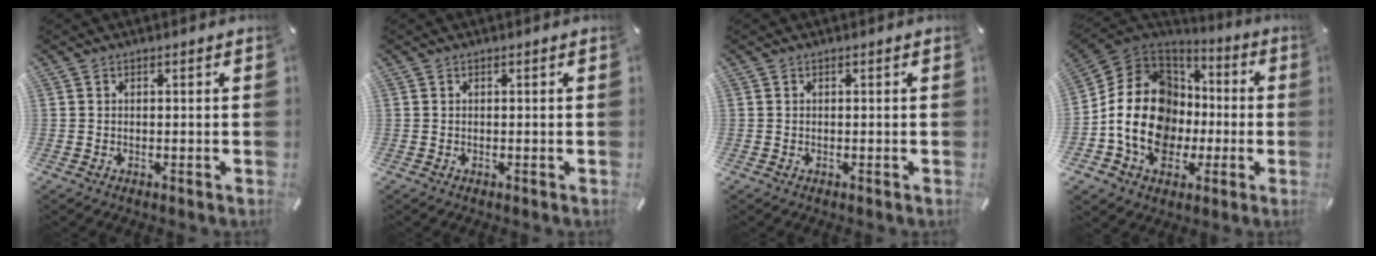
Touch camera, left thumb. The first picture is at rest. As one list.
[{"total": 0.0}, {"total": 0.0}, {"total": 18.3, "force": [-3.7, 15.1, 9.6], "torque": [-0.212, 0.012, -0.064]}]